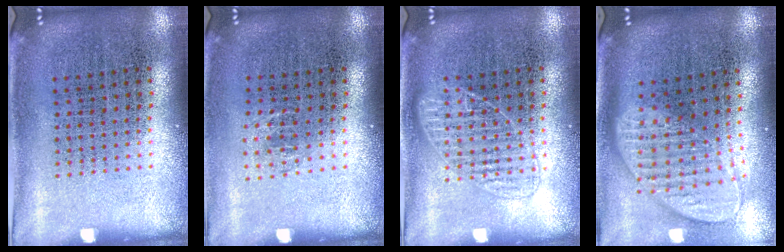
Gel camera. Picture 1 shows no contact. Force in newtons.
{"total": 0.7, "press": 0.4, "slide": 0.6}
{"total": 2.0, "press": 2.0, "slide": 0.4}
{"total": 2.0, "press": 1.5, "slide": 1.2}